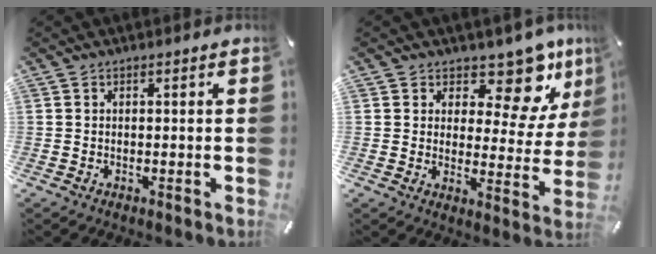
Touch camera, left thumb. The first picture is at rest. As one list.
[{"total": 12.4, "force": [9.2, 5.5, 6.2], "torque": [-0.084, -0.077, 0.158]}]